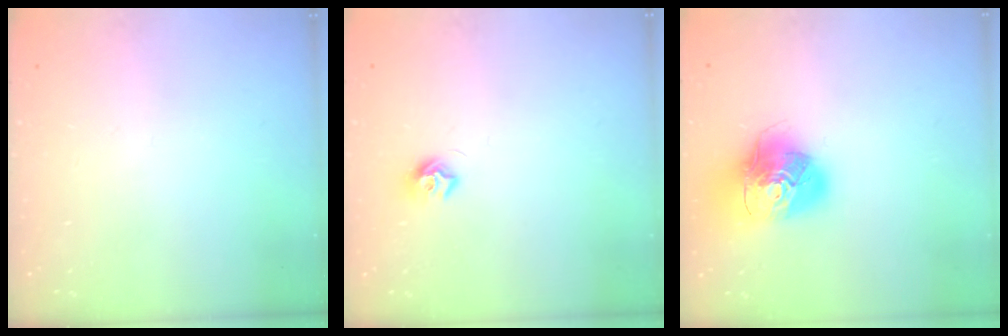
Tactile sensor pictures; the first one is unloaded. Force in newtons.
{"total": 7.6, "press": 7.6, "slide": 0.8}
{"total": 15.9, "press": 15.8, "slide": 2.3}